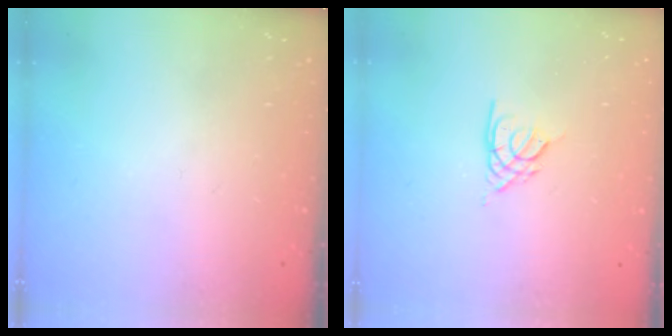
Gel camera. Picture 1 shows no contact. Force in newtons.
{"total": 2.6, "press": 2.6, "slide": 0.6}